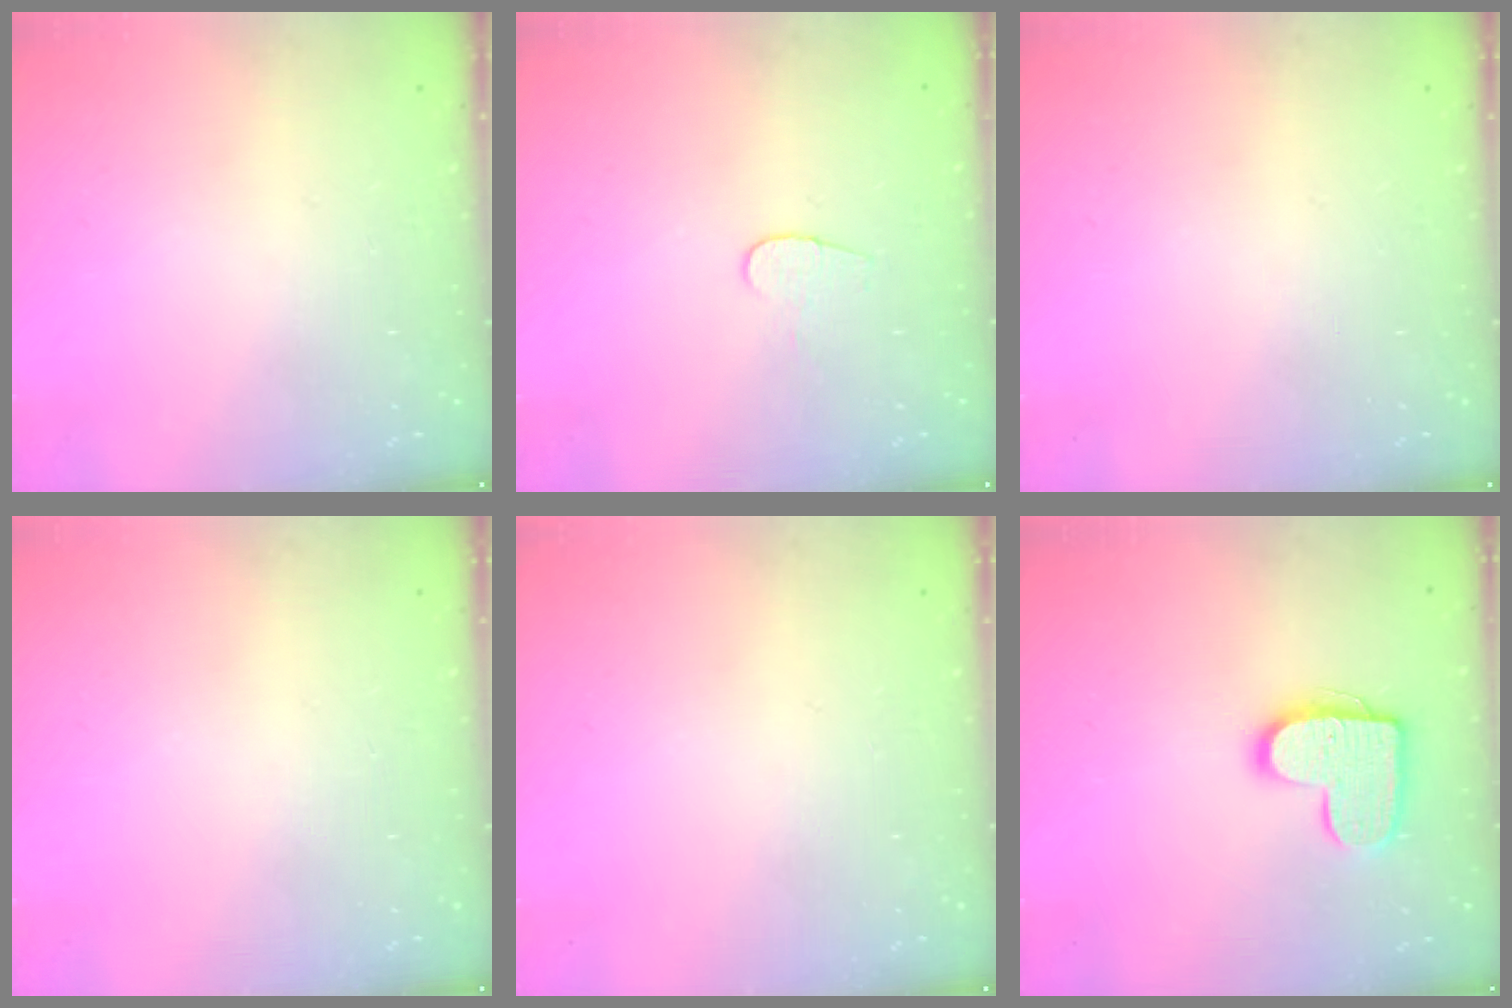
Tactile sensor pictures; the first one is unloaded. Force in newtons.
{"total": 4.7, "press": 4.6, "slide": 0.4}
{"total": 0.0}
{"total": 0.0}
{"total": 0.0}
{"total": 12.8, "press": 12.8, "slide": 0.6}